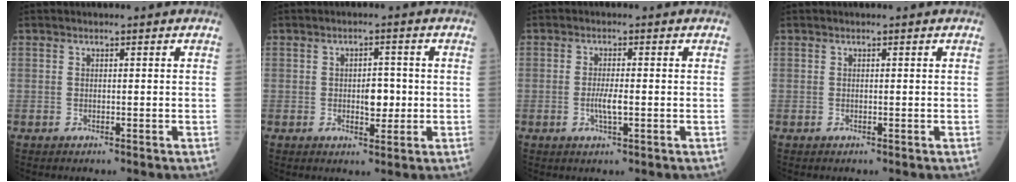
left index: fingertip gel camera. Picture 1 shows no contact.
{"total": 3.4, "force": [-0.7, 1.8, 2.8], "torque": [-0.038, -0.002, -0.007]}
{"total": 2.7, "force": [-0.9, 0.4, 2.5], "torque": [-0.055, -0.007, -0.016]}
{"total": 0.0}